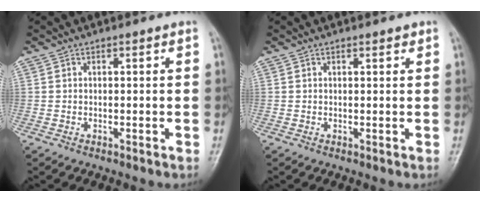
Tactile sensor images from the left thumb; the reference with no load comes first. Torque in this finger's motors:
{"motor_torque": [-0.07, 0.27, 0.00, 0.11, 0.03]}